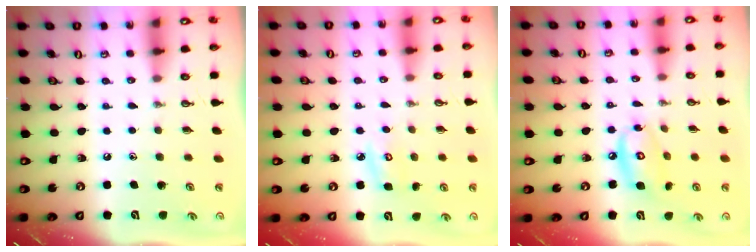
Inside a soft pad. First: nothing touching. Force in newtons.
{"total": 4.8, "press": 4.8, "slide": 0.4}
{"total": 10.2, "press": 10.2, "slide": 0.9}